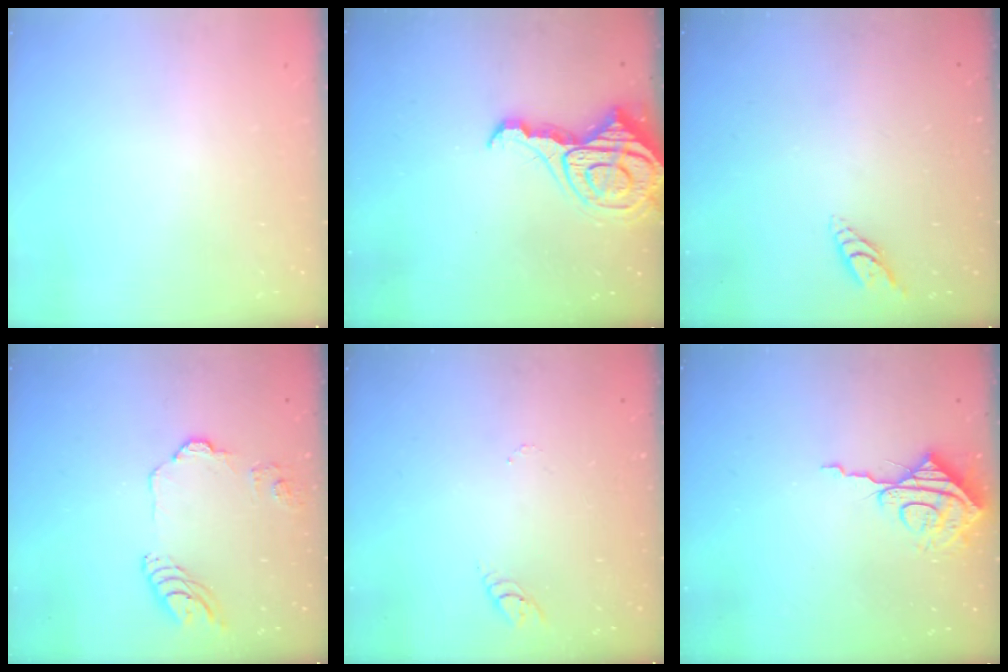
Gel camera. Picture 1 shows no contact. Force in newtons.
{"total": 13.3, "press": 13.2, "slide": 1.4}
{"total": 6.0, "press": 6.0, "slide": 0.7}
{"total": 11.4, "press": 11.3, "slide": 1.6}
{"total": 2.7, "press": 2.7, "slide": 0.2}
{"total": 9.7, "press": 9.7, "slide": 1.0}